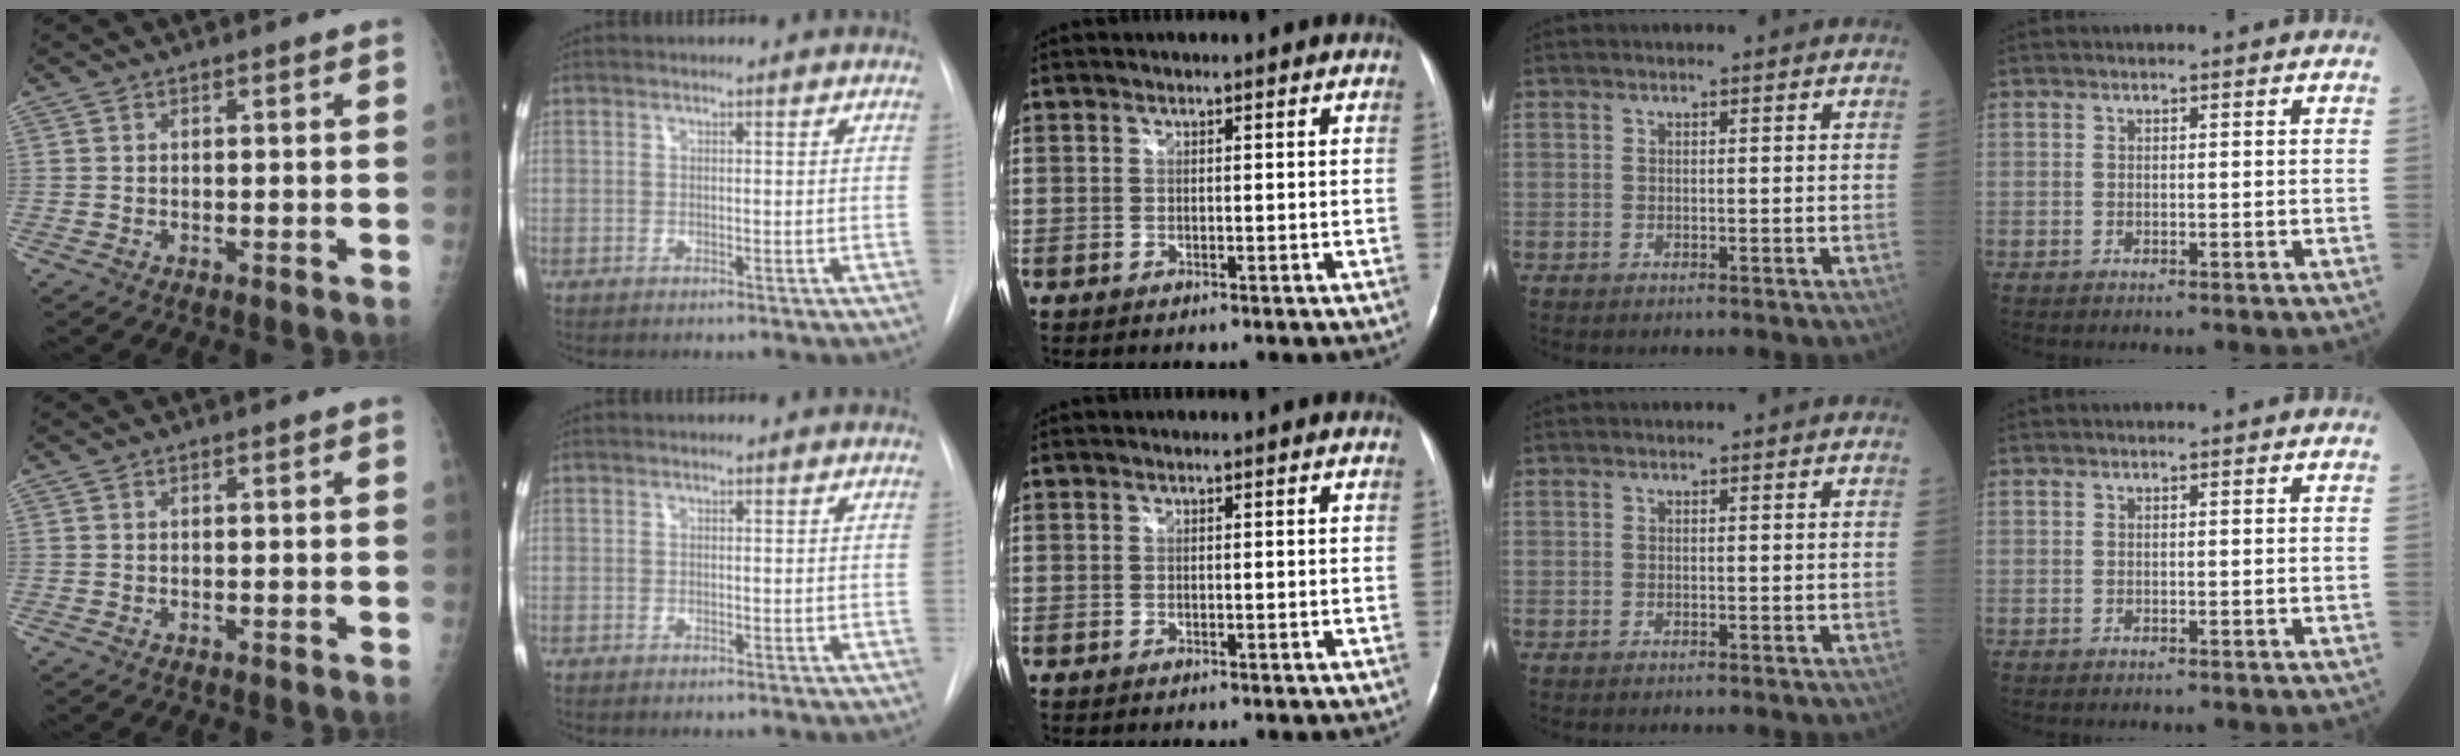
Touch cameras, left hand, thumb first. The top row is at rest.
{}